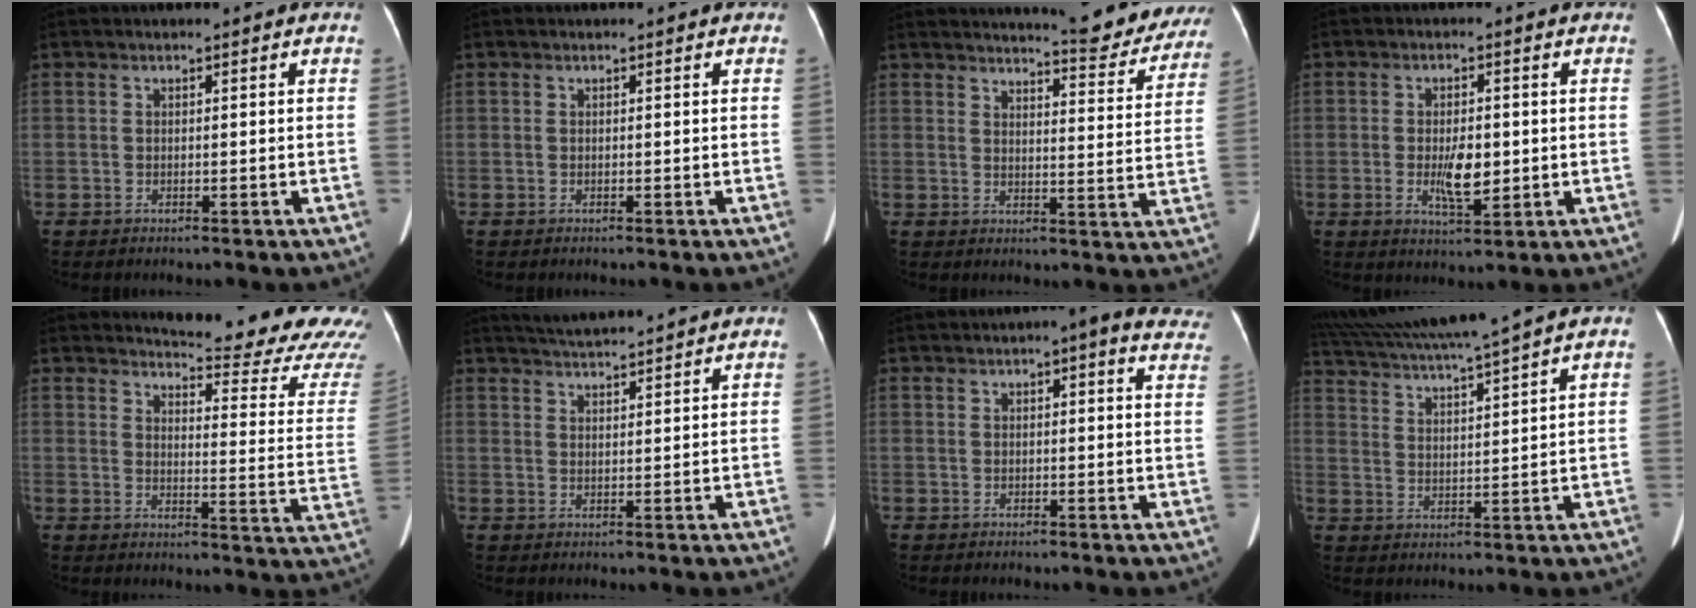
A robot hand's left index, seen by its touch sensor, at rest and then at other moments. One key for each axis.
{"total": 0.0}
{"total": 13.3, "fx": 12.6, "fy": 1.7, "fz": 3.8, "tx": -0.035, "ty": -0.042, "tz": 0.137}
{"total": 5.3, "fx": -0.6, "fy": 1.9, "fz": 4.9, "tx": -0.092, "ty": -0.008, "tz": -0.005}
{"total": 18.5, "fx": 17.7, "fy": 1.0, "fz": 5.4, "tx": -0.060, "ty": -0.122, "tz": 0.184}
{"total": 6.3, "fx": 5.9, "fy": -0.7, "fz": 1.9, "tx": -0.040, "ty": 0.020, "tz": 0.097}
{"total": 10.6, "fx": 8.1, "fy": 3.2, "fz": 5.9, "tx": -0.051, "ty": 0.012, "tz": 0.073}
{"total": 12.5, "fx": 10.8, "fy": -1.9, "fz": 6.1, "tx": -0.113, "ty": 0.012, "tz": 0.176}